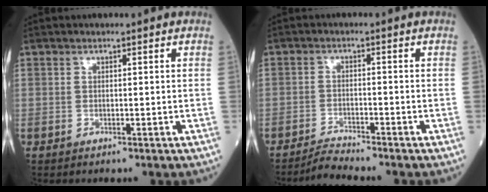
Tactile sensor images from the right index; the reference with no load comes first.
{"total": 1.6, "force": [-1.6, -0.4, 0.1], "torque": [-0.006, -0.007, -0.031]}